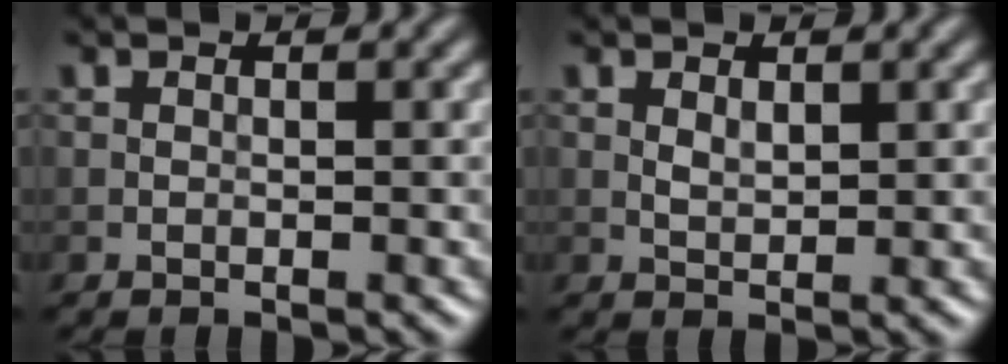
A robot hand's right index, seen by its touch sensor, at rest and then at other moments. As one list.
[{"total": 1.2, "force": [0.6, 0.6, 0.9], "torque": [-0.019, -0.003, 0.013]}]